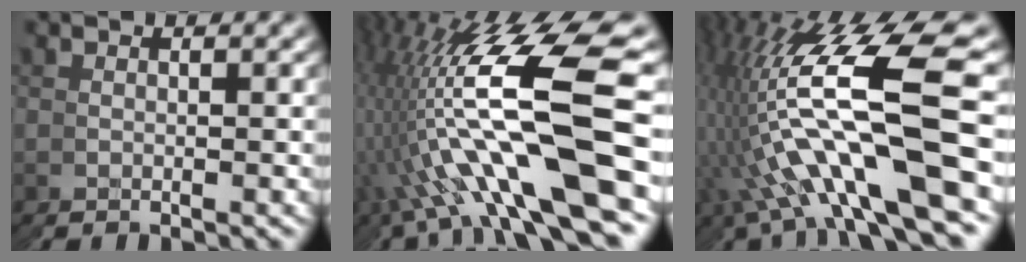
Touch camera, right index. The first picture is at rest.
{"total": 12.6, "force": [1.3, 3.6, 12.0], "torque": [-0.227, 0.020, 0.018]}
{"total": 12.8, "force": [2.3, 4.5, 11.8], "torque": [-0.224, 0.018, 0.033]}